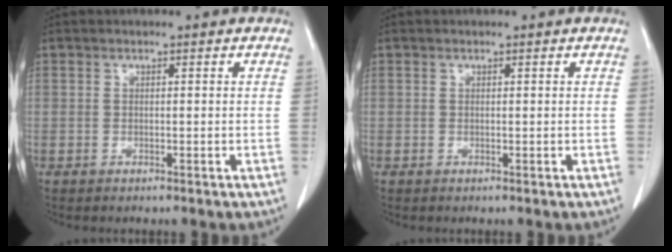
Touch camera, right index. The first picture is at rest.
{"total": 0.0}